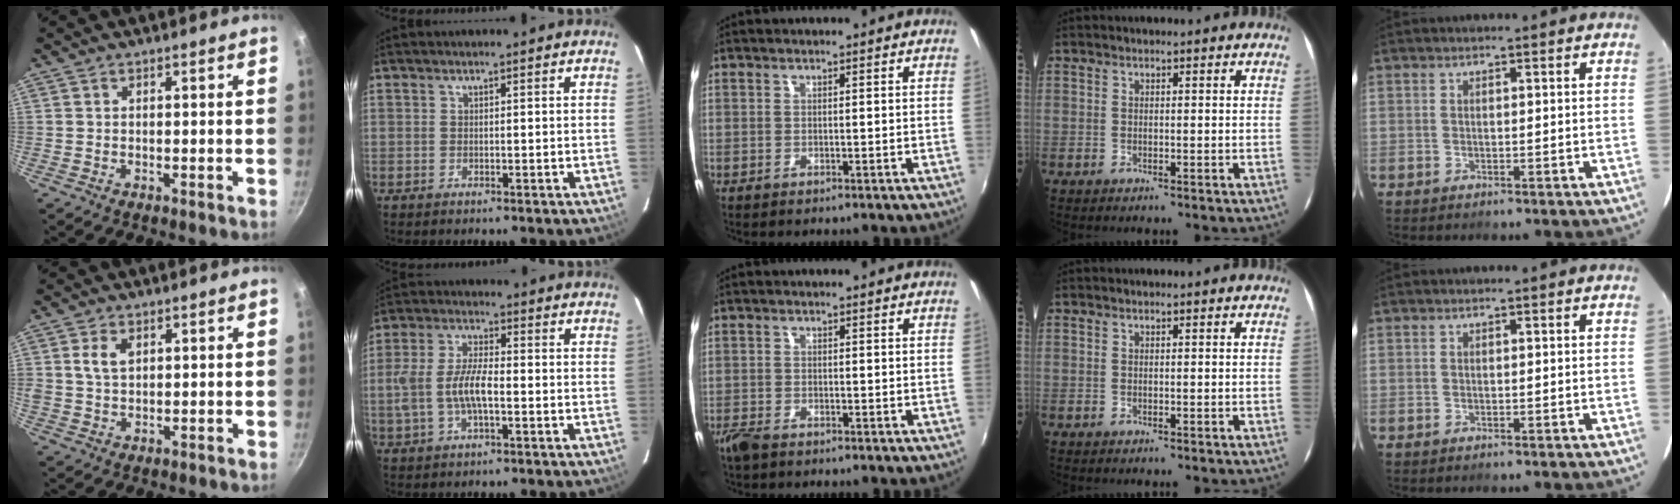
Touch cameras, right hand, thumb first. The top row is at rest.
{"thumb": {"total": 4.2, "force": [1.3, 2.7, 3.0], "torque": [-0.048, -0.001, 0.026]}, "index": {"total": 8.6, "force": [-1.9, 3.2, 7.8], "torque": [-0.161, 0.005, -0.033]}, "middle": {"total": 3.1, "force": [-2.5, 1.2, 1.4], "torque": [-0.039, -0.008, -0.053]}}